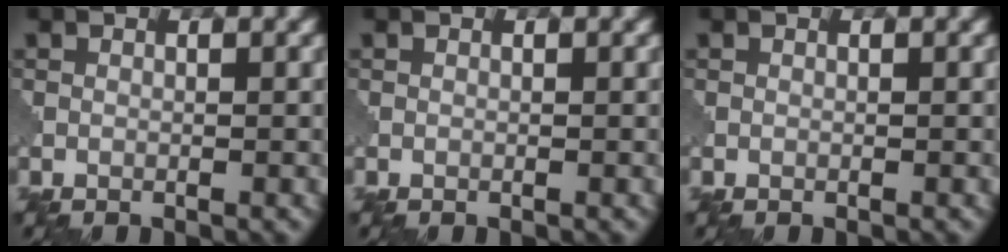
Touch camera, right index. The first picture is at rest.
{"total": 0.0}
{"total": 0.0}